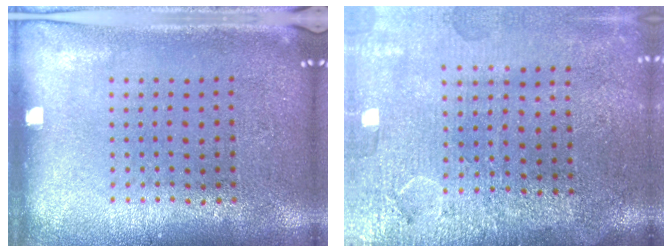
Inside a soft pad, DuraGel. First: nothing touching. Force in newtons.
{"total": 4.3, "press": 3.7, "slide": 2.2}